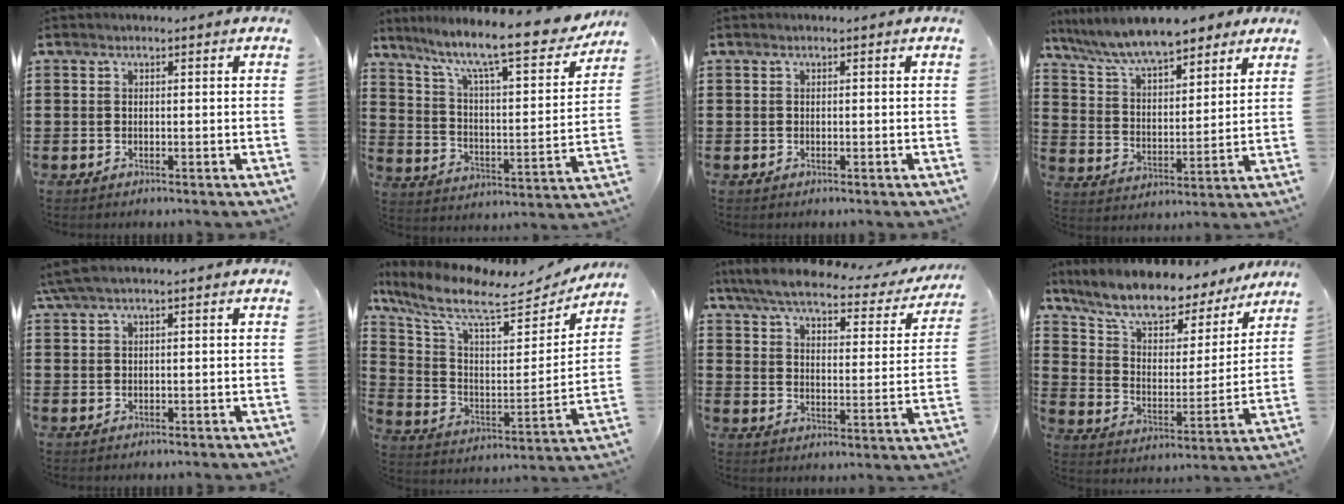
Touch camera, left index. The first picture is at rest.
{"total": 11.4, "force": [9.5, 0.7, 6.3], "torque": [-0.134, -0.072, 0.151]}
{"total": 0.0}
{"total": 9.8, "force": [8.6, 1.8, 4.4], "torque": [-0.118, -0.032, 0.152]}
{"total": 1.9, "force": [0.9, 0.0, 1.6], "torque": [-0.039, -0.003, 0.015]}
{"total": 10.7, "force": [8.3, 2.5, 6.1], "torque": [-0.154, -0.047, 0.141]}
{"total": 6.0, "force": [5.2, 1.0, 2.9], "torque": [-0.080, -0.024, 0.087]}
{"total": 9.6, "force": [8.7, 2.3, 3.5], "torque": [-0.102, -0.059, 0.150]}